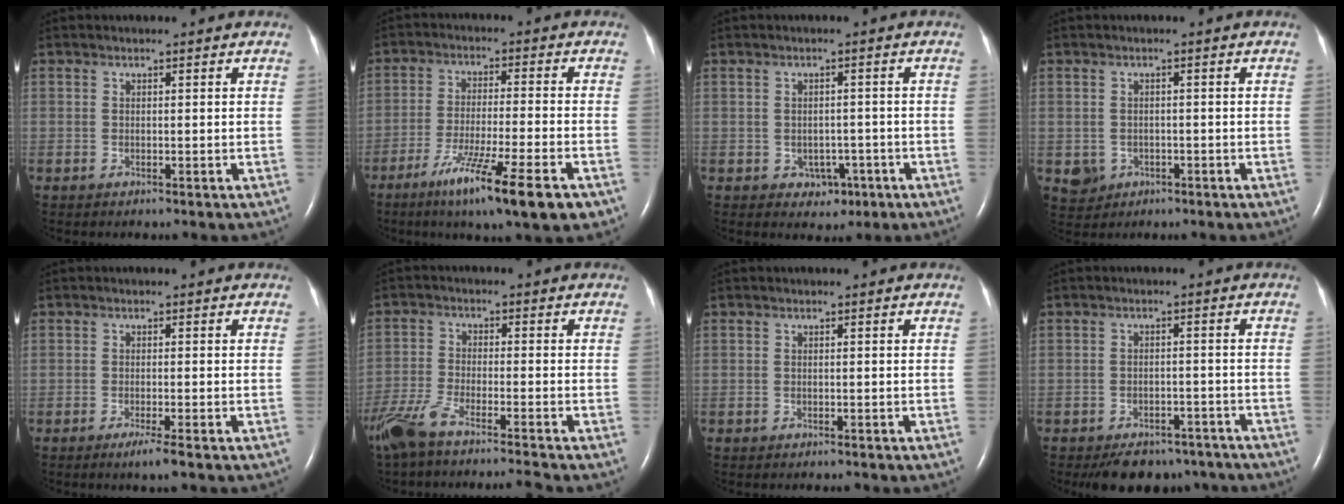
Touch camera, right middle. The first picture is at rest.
{"total": 13.6, "force": [-8.0, 0.2, 11.0], "torque": [-0.173, -0.036, -0.127]}
{"total": 3.3, "force": [-1.3, 2.6, 1.5], "torque": [-0.017, 0.012, -0.006]}
{"total": 3.3, "force": [-1.1, 3.0, 0.8], "torque": [-0.018, 0.003, -0.008]}
{"total": 2.3, "force": [-1.4, -0.4, 1.7], "torque": [-0.030, -0.008, -0.028]}
{"total": 9.9, "force": [-8.4, -0.2, 5.3], "torque": [-0.106, -0.022, -0.149]}
{"total": 0.5, "force": [-0.5, 0.2, 0.1], "torque": [-0.010, 0.000, -0.009]}
{"total": 9.1, "force": [-7.7, 4.3, 2.5], "torque": [-0.024, 0.000, -0.096]}